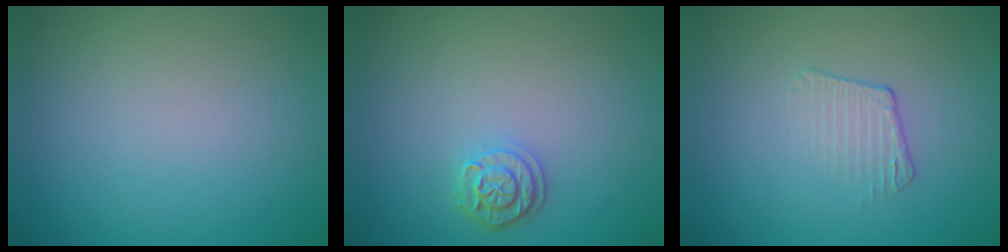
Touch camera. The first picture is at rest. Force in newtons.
{"total": 2.1, "press": 1.9, "slide": 0.9}
{"total": 1.5, "press": 0.7, "slide": 1.4}